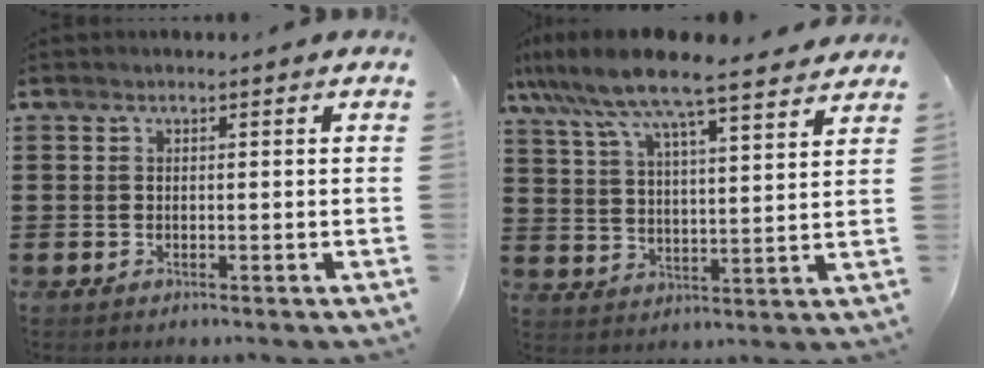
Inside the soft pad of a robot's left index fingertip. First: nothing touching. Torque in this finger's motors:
{"motor_torque": [2.14, 0.00, 0.93, 0.21]}